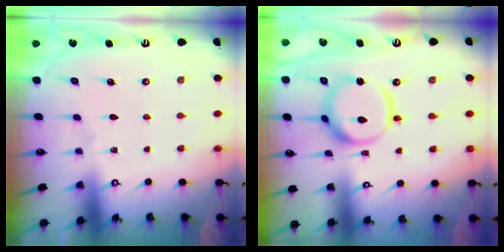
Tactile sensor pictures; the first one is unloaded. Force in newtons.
{"total": 14.2, "press": 14.1, "slide": 1.5}